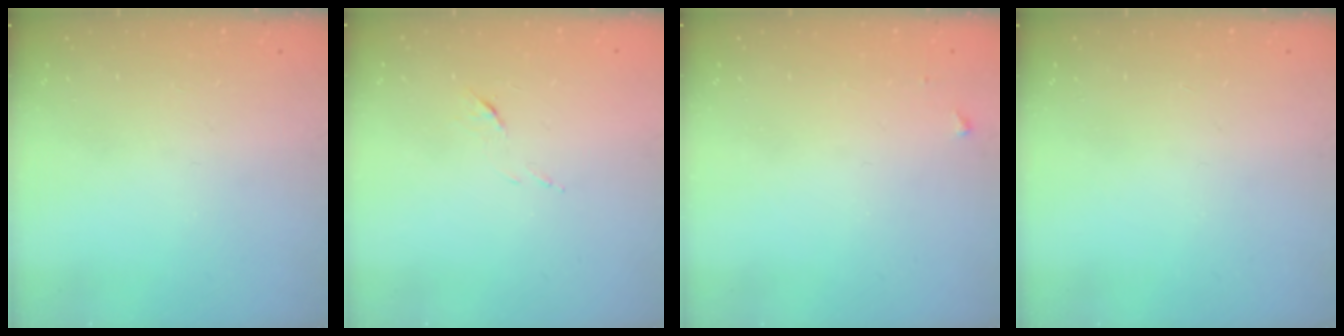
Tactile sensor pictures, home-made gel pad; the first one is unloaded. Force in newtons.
{"total": 5.5, "press": 5.5, "slide": 0.5}
{"total": 3.3, "press": 3.3, "slide": 0.4}
{"total": 0.0}